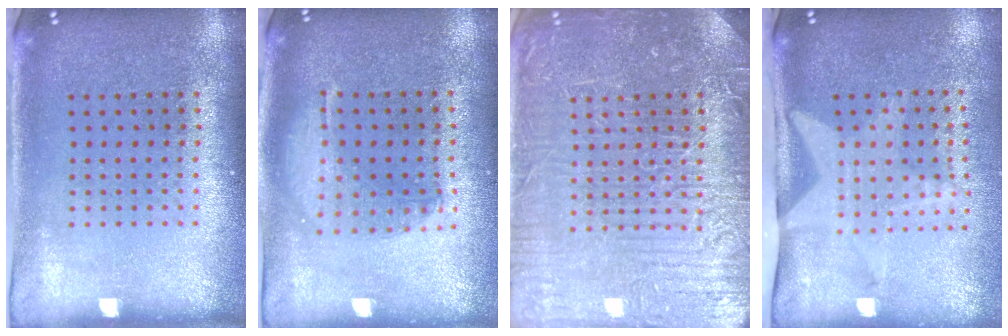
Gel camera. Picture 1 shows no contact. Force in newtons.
{"total": 1.4, "press": 1.3, "slide": 0.5}
{"total": 5.5, "press": 5.5, "slide": 0.7}
{"total": 2.1, "press": 1.5, "slide": 1.4}